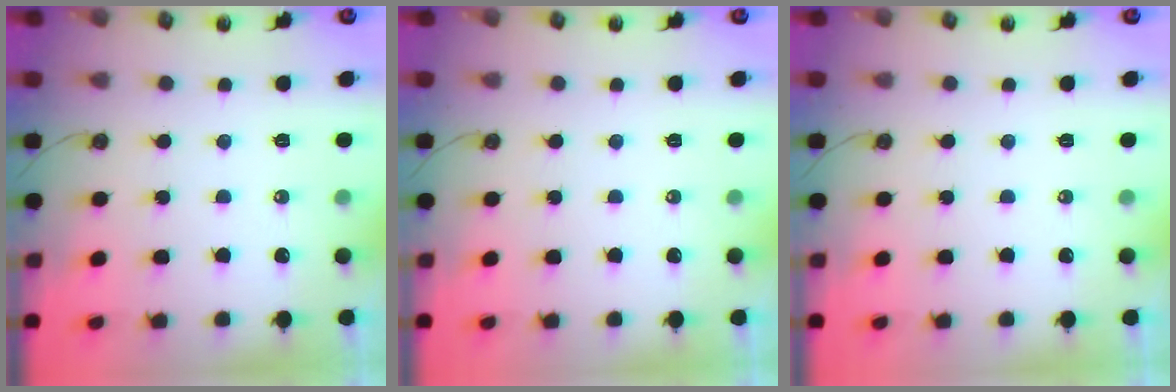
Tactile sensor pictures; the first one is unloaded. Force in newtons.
{"total": 0.0}
{"total": 0.0}